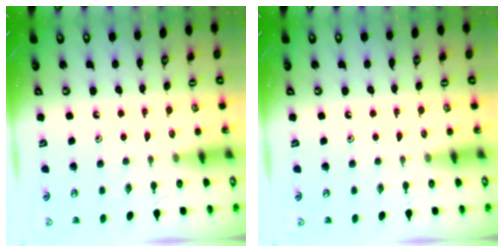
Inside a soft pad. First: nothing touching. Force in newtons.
{"total": 0.0}